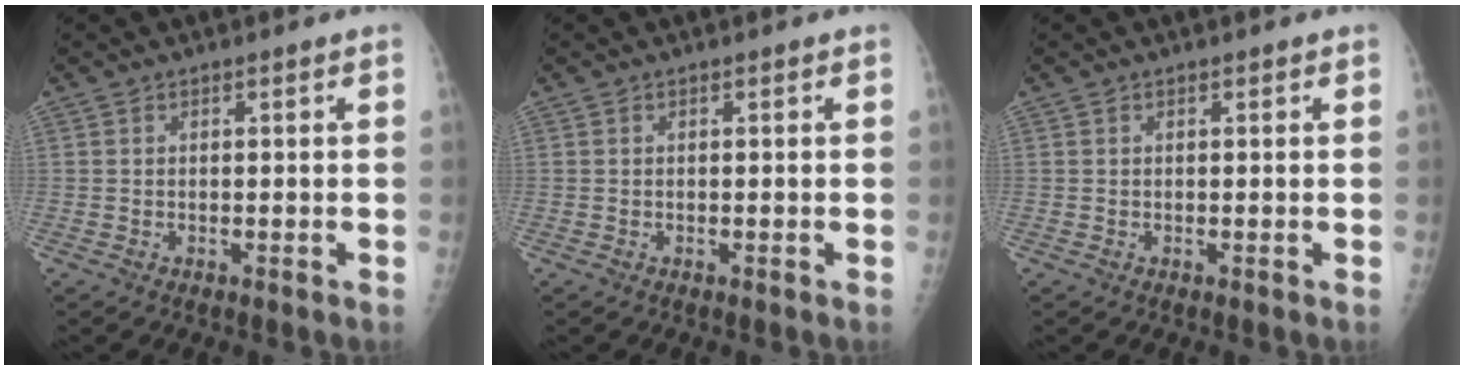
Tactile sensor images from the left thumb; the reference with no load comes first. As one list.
[{"total": 0.0}, {"total": 0.0}]